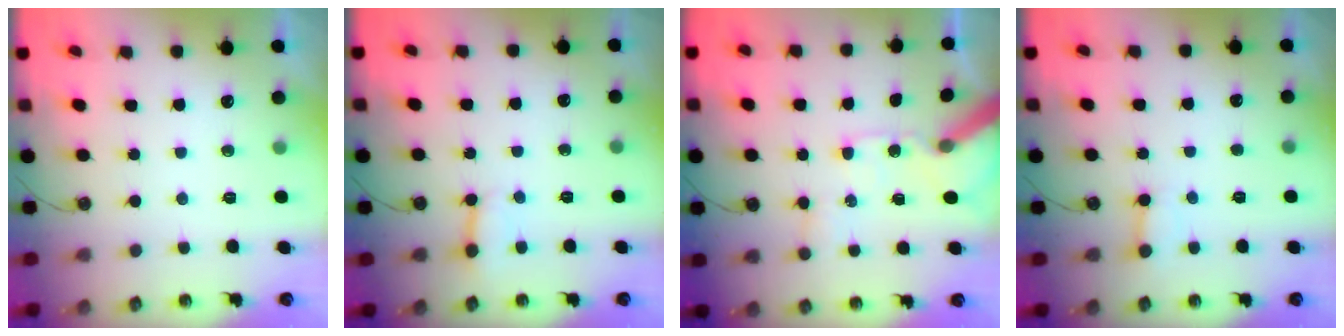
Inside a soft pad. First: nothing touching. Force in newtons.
{"total": 5.6, "press": 5.5, "slide": 0.7}
{"total": 11.3, "press": 11.1, "slide": 1.9}
{"total": 3.0, "press": 2.9, "slide": 0.3}